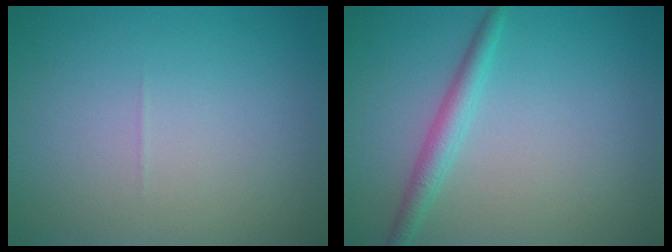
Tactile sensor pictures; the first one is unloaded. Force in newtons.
{"total": 2.2, "press": 2.2, "slide": 0.0}